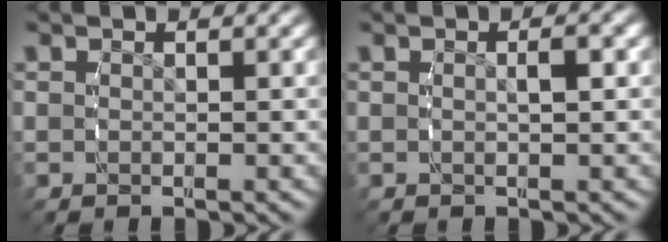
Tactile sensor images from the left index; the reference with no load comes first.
{"total": 1.0, "force": [-0.2, 0.0, 1.0], "torque": [-0.019, -0.003, 0.000]}